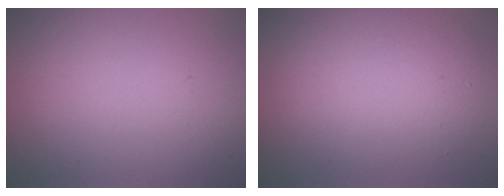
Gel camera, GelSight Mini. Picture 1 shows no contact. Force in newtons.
{"total": 5.9, "press": 5.9, "slide": 0.3}